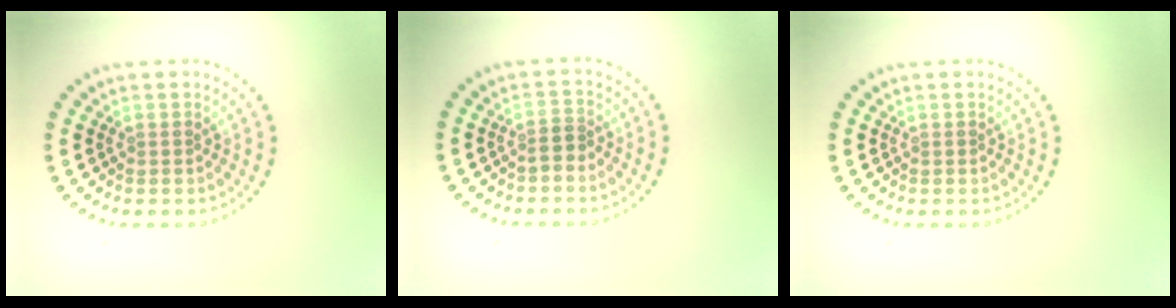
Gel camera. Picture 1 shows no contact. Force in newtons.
{"total": 1.0, "press": 0.8, "slide": 0.7}
{"total": 0.0}